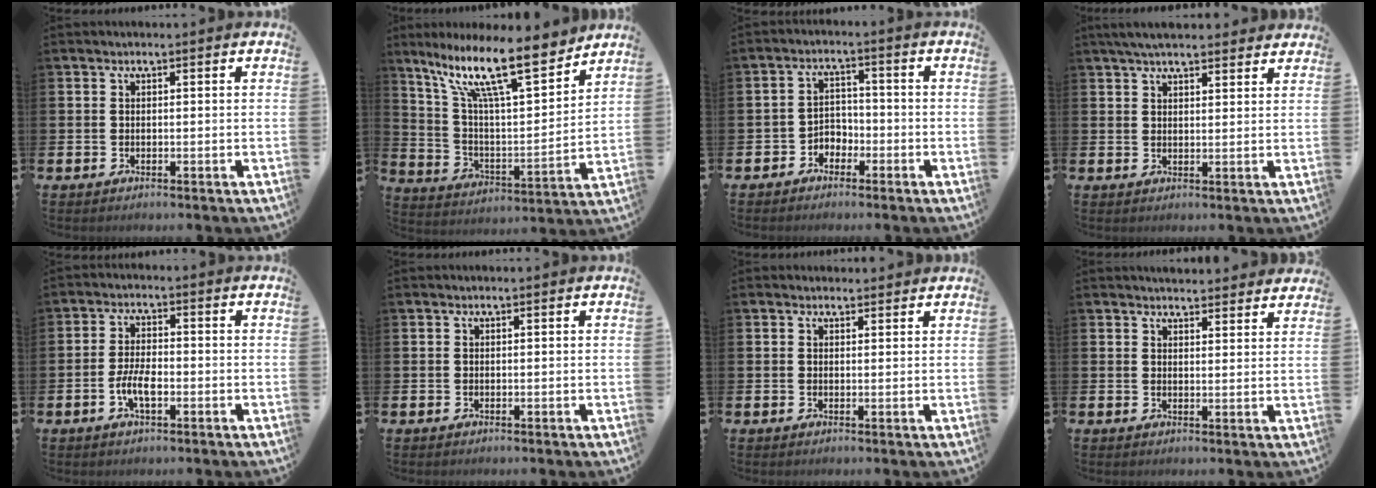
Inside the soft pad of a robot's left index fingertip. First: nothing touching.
{"total": 15.2, "force": [10.9, 3.5, 10.0], "torque": [-0.201, -0.052, 0.184]}
{"total": 2.8, "force": [-2.2, 1.8, 0.3], "torque": [-0.021, 0.005, -0.049]}
{"total": 4.3, "force": [4.0, 0.9, 1.5], "torque": [-0.031, -0.011, 0.073]}
{"total": 4.1, "force": [-1.3, 1.7, 3.5], "torque": [-0.075, 0.001, -0.027]}
{"total": 0.0}
{"total": 1.1, "force": [1.0, 0.4, 0.1], "torque": [0.008, 0.002, 0.016]}
{"total": 3.6, "force": [3.6, 0.5, -0.1], "torque": [0.005, -0.023, 0.064]}